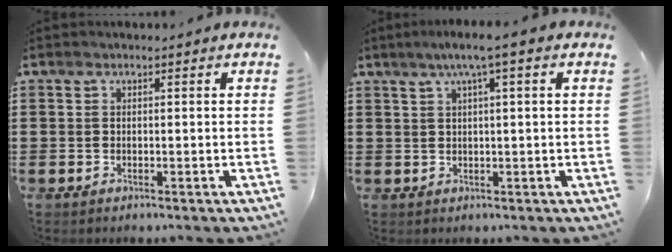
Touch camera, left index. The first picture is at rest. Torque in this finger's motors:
{"motor_torque": [1.40, 0.74, 0.32, 0.01]}